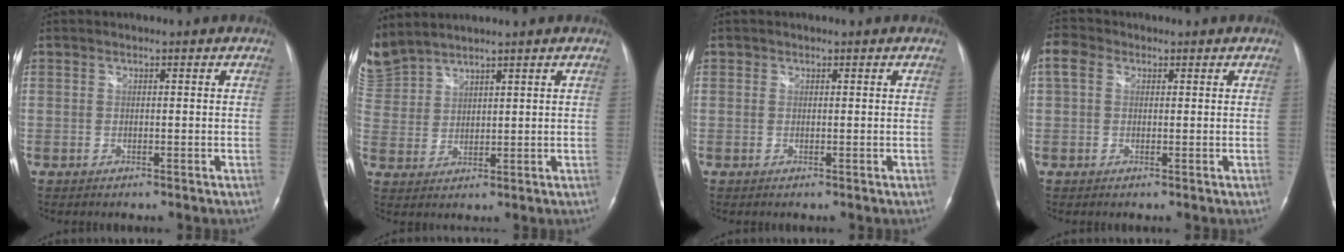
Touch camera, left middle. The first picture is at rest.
{"total": 7.8, "force": [7.4, 1.9, 1.5], "torque": [-0.056, 0.019, 0.161]}
{"total": 0.0}
{"total": 3.2, "force": [1.1, 2.4, 1.8], "torque": [-0.053, 0.025, 0.022]}